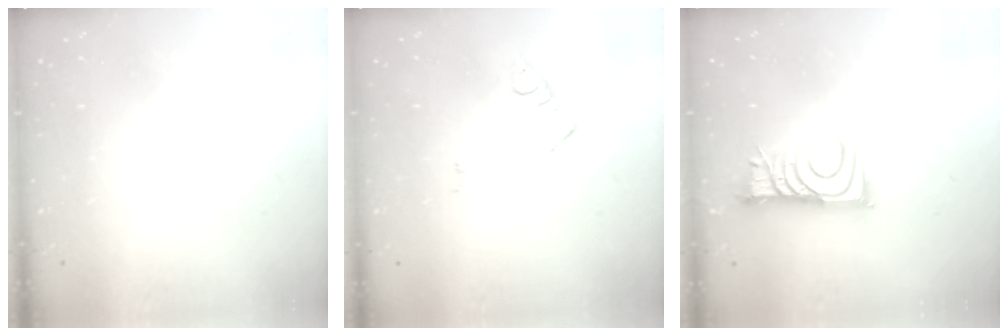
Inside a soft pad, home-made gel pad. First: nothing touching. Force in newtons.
{"total": 4.5, "press": 4.4, "slide": 0.7}
{"total": 8.8, "press": 8.8, "slide": 0.1}